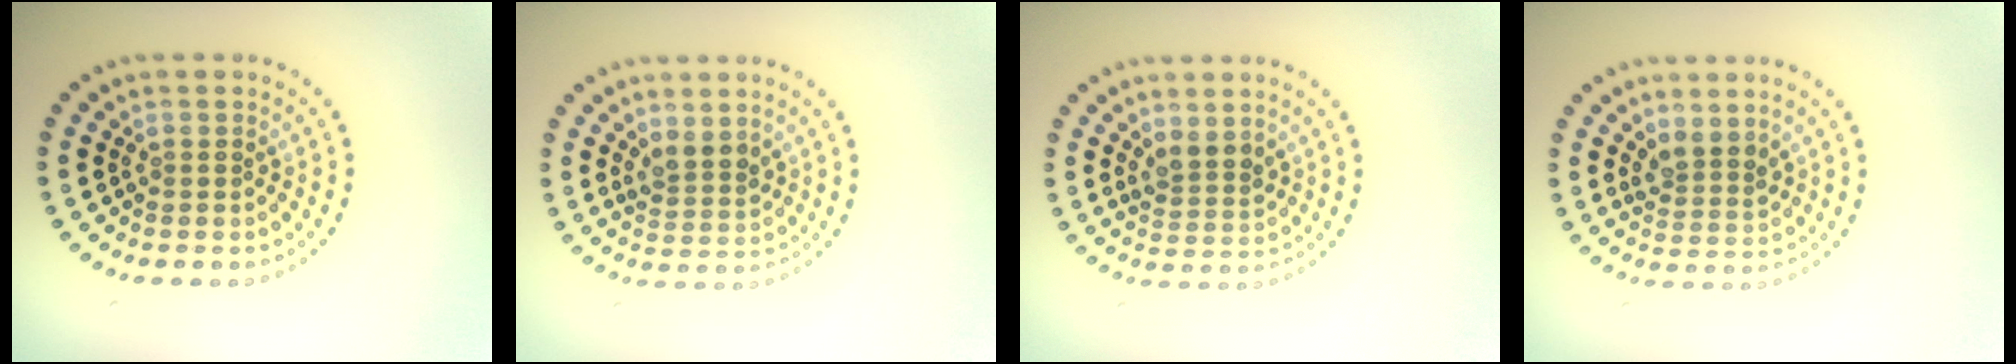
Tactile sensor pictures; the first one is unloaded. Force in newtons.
{"total": 2.2, "press": 1.8, "slide": 1.2}
{"total": 2.2, "press": 1.8, "slide": 1.2}
{"total": 2.4, "press": 1.9, "slide": 1.5}